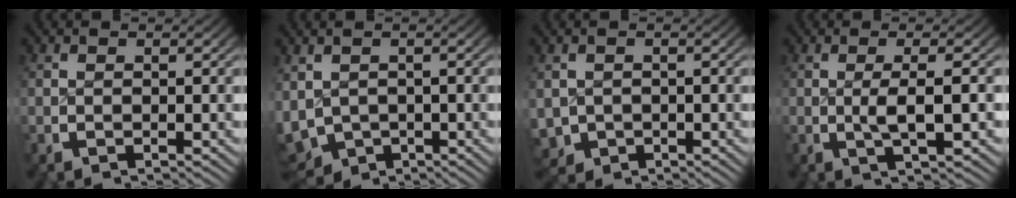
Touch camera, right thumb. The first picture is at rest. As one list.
[{"total": 7.9, "force": [-2.6, 6.3, 4.0], "torque": [-0.099, -0.044, -0.022]}, {"total": 4.9, "force": [-1.4, 4.3, 1.9], "torque": [-0.057, -0.036, -0.008]}, {"total": 3.1, "force": [-0.1, 0.5, 3.0], "torque": [-0.060, 0.000, 0.000]}]